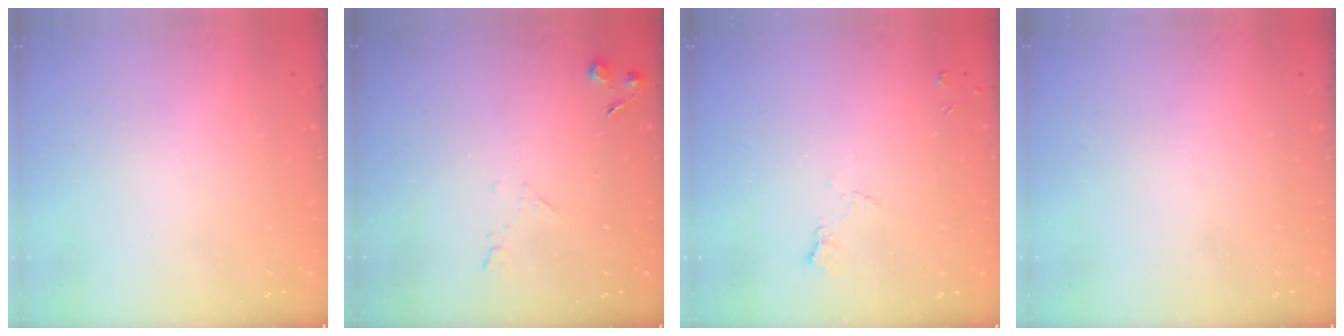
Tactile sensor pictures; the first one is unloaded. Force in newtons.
{"total": 4.7, "press": 4.6, "slide": 0.8}
{"total": 5.0, "press": 5.0, "slide": 0.6}
{"total": 0.0}